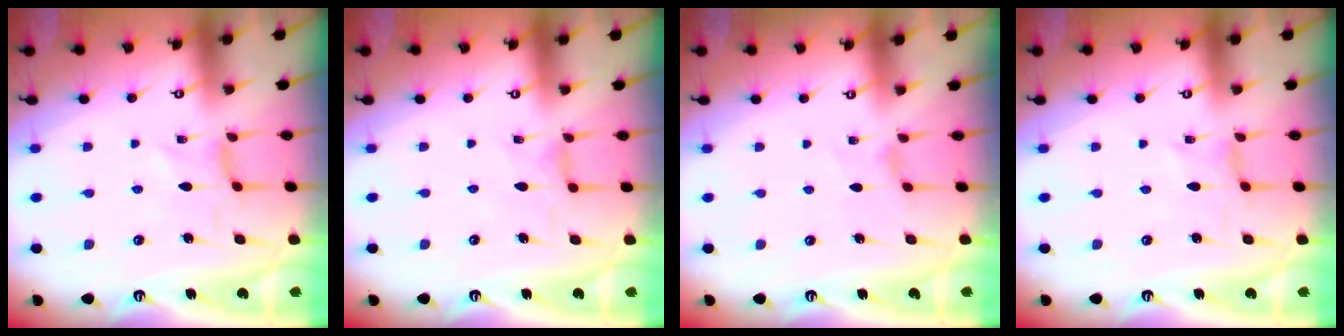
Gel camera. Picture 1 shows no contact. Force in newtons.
{"total": 1.9, "press": 1.8, "slide": 0.5}
{"total": 0.9, "press": 0.8, "slide": 0.4}
{"total": 0.0}